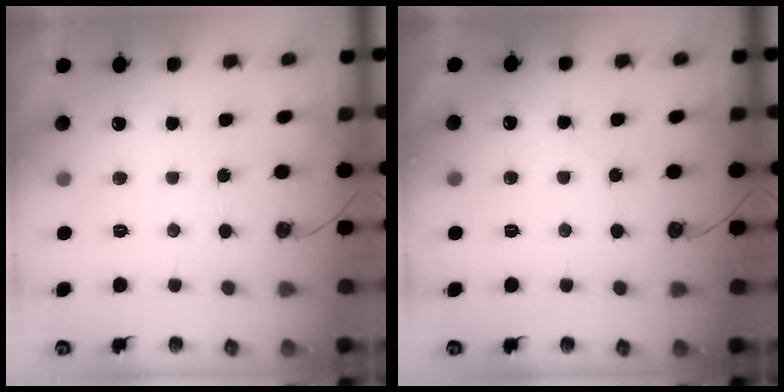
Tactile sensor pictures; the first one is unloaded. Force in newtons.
{"total": 6.1, "press": 6.0, "slide": 0.9}